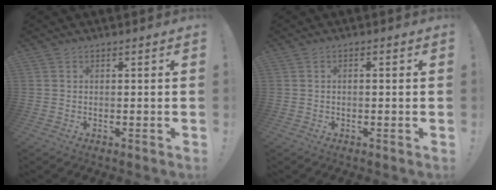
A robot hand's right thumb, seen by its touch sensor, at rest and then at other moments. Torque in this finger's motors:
{"motor_torque": [-0.09, -0.20, -0.03, 0.14, 0.07]}